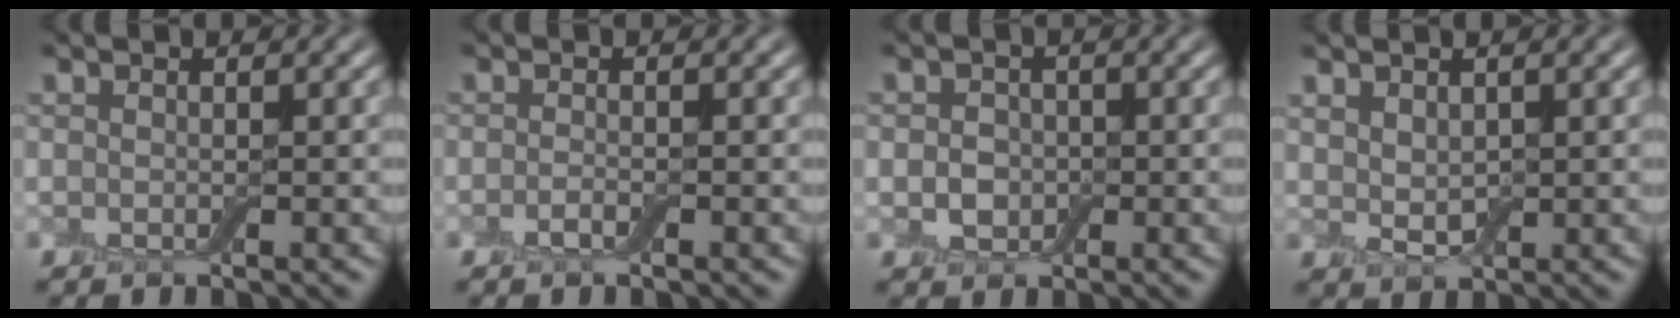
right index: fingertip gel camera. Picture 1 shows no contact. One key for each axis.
{"total": 1.0, "fx": -0.6, "fy": 0.2, "fz": 0.7, "tx": -0.017, "ty": -0.001, "tz": -0.013}
{"total": 2.2, "fx": -0.4, "fy": 1.9, "fz": 1.1, "tx": -0.019, "ty": -0.002, "tz": -0.011}
{"total": 2.2, "fx": 0.9, "fy": 1.2, "fz": 1.6, "tx": -0.031, "ty": -0.002, "tz": 0.023}